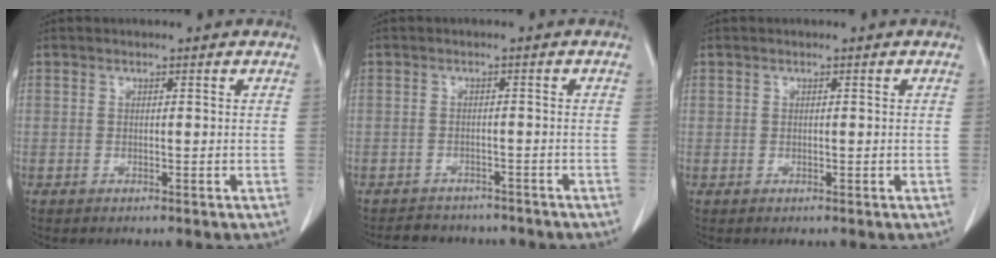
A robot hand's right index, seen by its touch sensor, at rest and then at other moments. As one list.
[{"total": 6.4, "force": [-5.7, 2.8, 0.9], "torque": [-0.009, 0.002, -0.073]}, {"total": 0.0}]